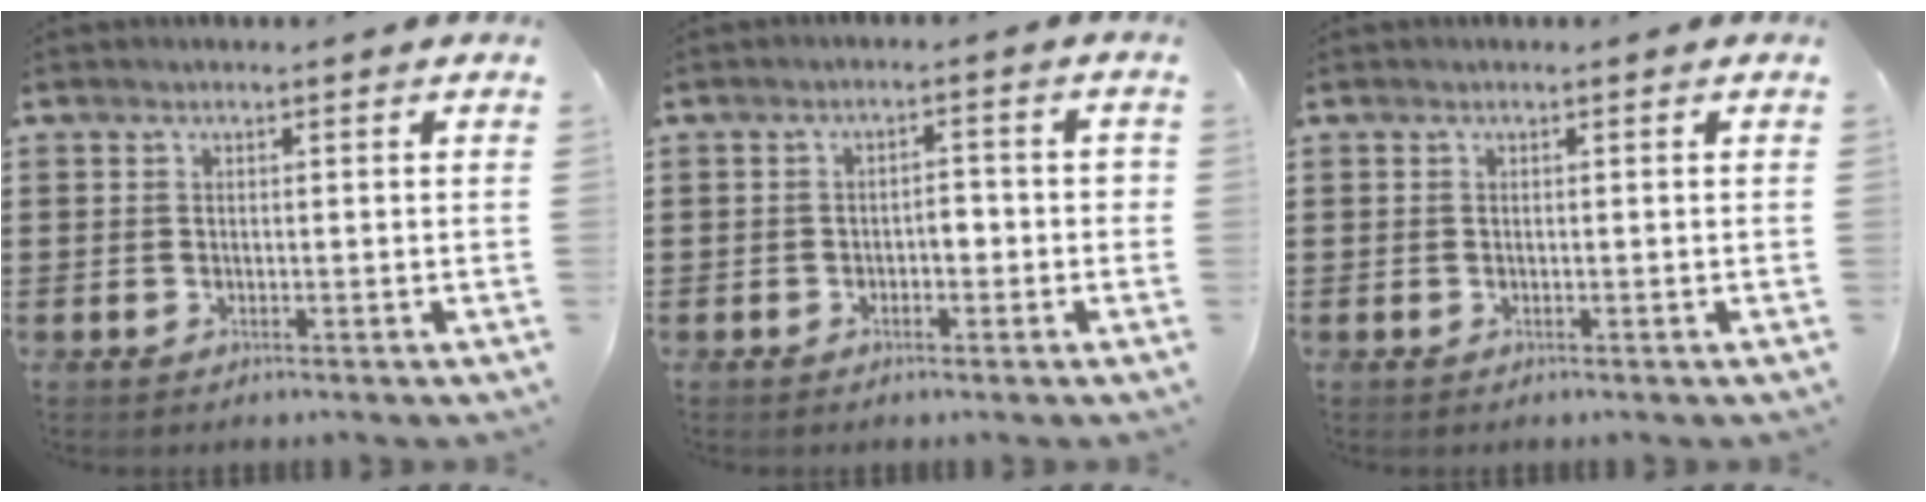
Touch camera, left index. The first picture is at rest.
{"total": 2.4, "force": [-1.0, 1.2, 1.8], "torque": [-0.037, 0.005, -0.023]}
{"total": 0.0}